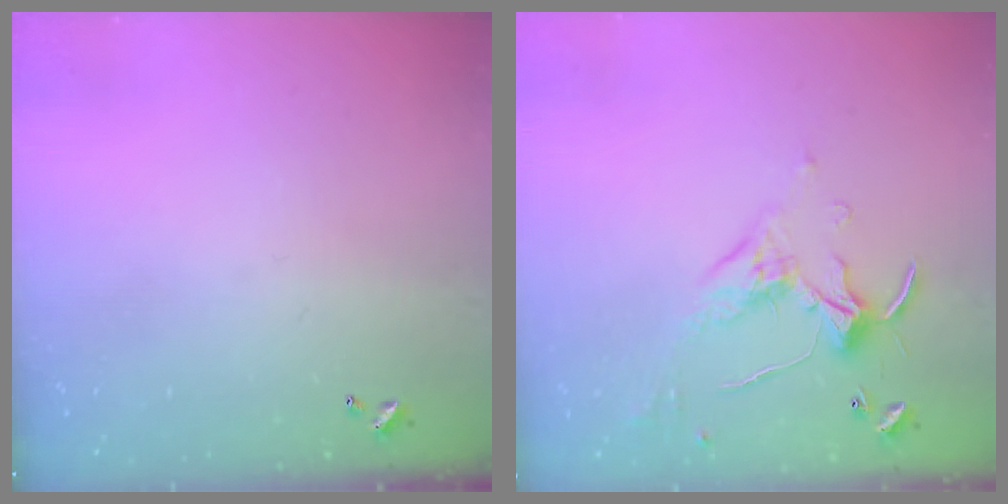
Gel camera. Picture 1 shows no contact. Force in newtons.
{"total": 1.2, "press": 0.8, "slide": 0.8}